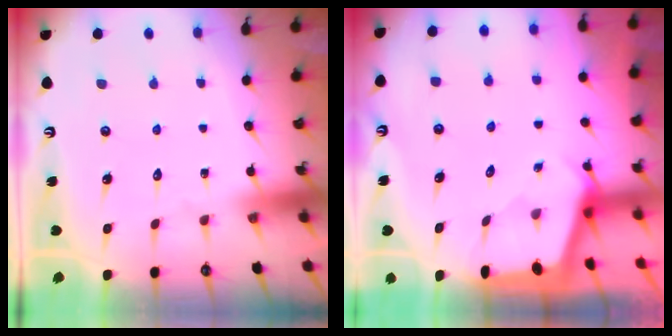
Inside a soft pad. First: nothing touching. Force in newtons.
{"total": 1.9, "press": 1.9, "slide": 0.1}